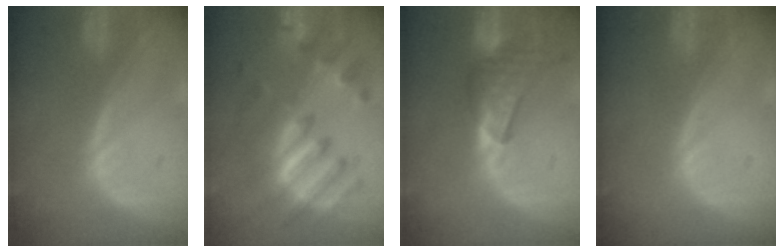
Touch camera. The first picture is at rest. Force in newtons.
{"total": 9.9, "press": 9.9, "slide": 0.7}
{"total": 9.1, "press": 8.2, "slide": 3.8}
{"total": 0.0}